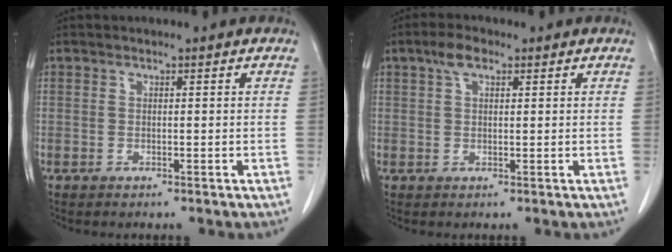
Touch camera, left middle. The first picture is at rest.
{"total": 2.9, "force": [1.6, 1.3, 2.1], "torque": [-0.044, 0.010, 0.032]}